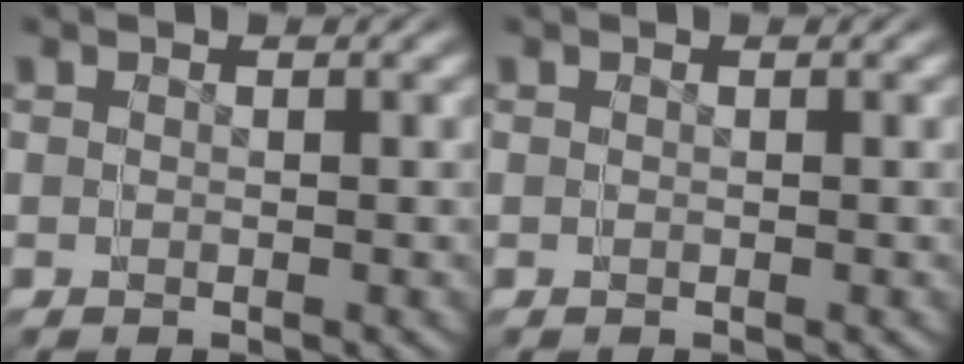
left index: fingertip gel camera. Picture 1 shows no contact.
{"total": 0.0}